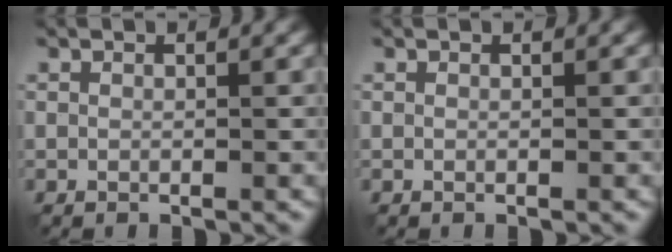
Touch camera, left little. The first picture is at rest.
{"total": 0.0}